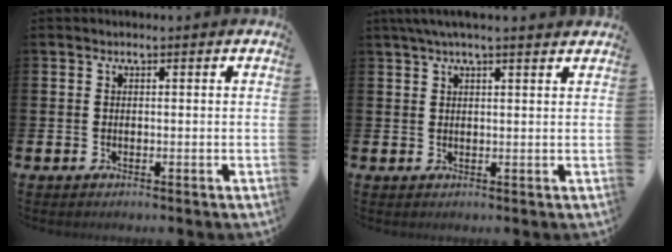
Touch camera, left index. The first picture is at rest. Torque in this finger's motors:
{"motor_torque": [1.08, -1.06, 0.56, 0.21]}